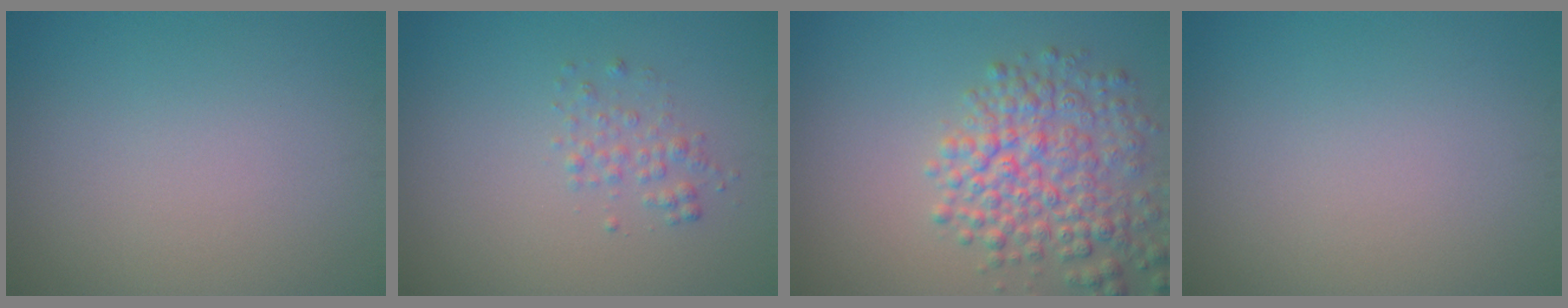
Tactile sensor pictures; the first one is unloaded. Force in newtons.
{"total": 1.4, "press": 1.4, "slide": 0.0}
{"total": 5.8, "press": 5.8, "slide": 0.3}
{"total": 0.0}